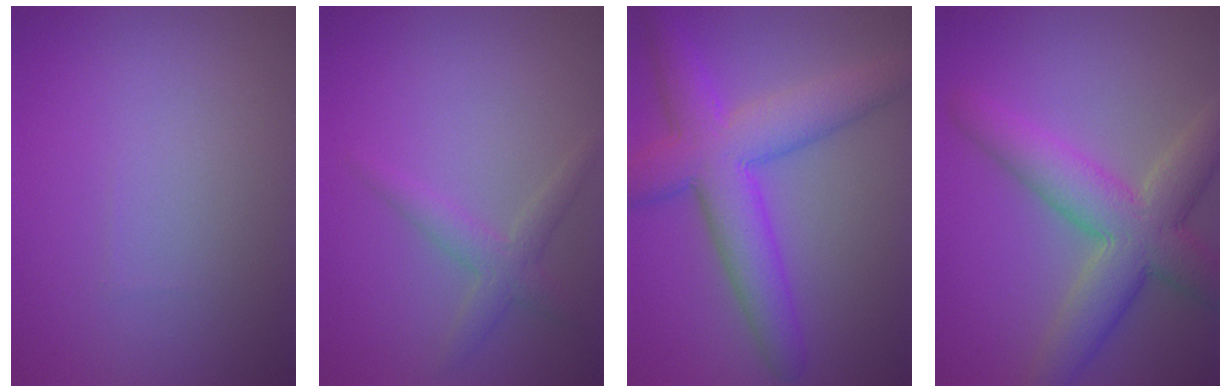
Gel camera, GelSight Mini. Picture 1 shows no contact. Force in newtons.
{"total": 2.4, "press": 2.4, "slide": 0.1}
{"total": 8.3, "press": 8.3, "slide": 0.2}
{"total": 7.7, "press": 7.6, "slide": 0.6}